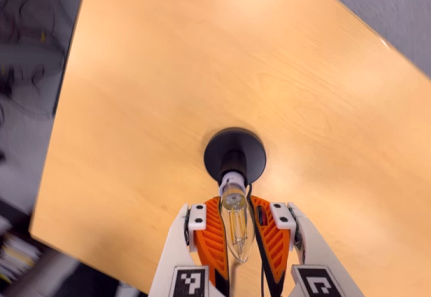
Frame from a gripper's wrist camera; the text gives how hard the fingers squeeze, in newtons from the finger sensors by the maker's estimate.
{"total": 19.5, "left": 20.0, "right": 18.9}